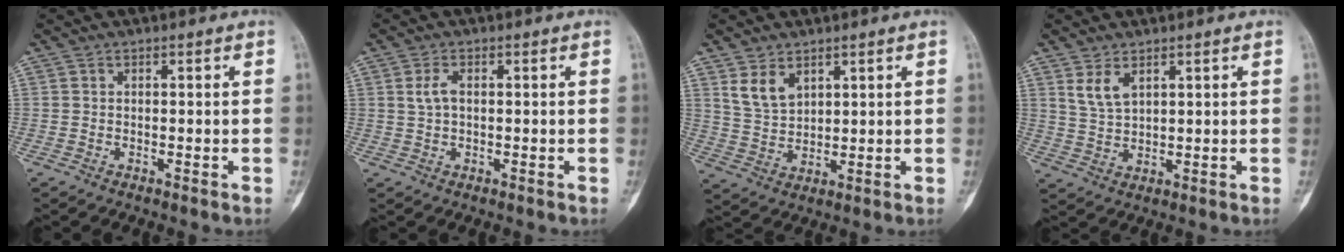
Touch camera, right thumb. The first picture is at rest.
{"total": 2.6, "force": [0.5, 1.4, 2.2], "torque": [-0.046, 0.004, 0.010]}
{"total": 5.8, "force": [3.3, 3.6, 3.2], "torque": [-0.050, -0.020, 0.075]}
{"total": 4.3, "force": [2.4, 2.1, 2.9], "torque": [-0.055, -0.013, 0.055]}